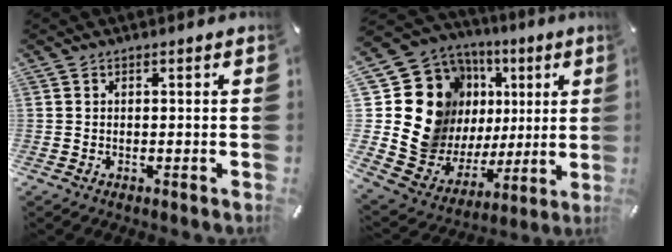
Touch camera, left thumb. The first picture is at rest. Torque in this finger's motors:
{"motor_torque": [2.22, 2.19, 0.95, 0.43, 0.14]}